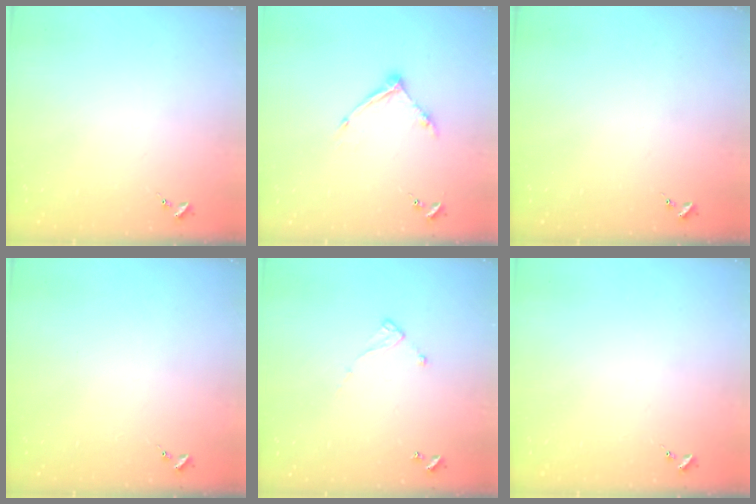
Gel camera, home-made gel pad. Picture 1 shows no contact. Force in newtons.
{"total": 10.0, "press": 9.9, "slide": 0.7}
{"total": 0.0}
{"total": 0.0}
{"total": 6.4, "press": 6.4, "slide": 0.4}
{"total": 0.0}